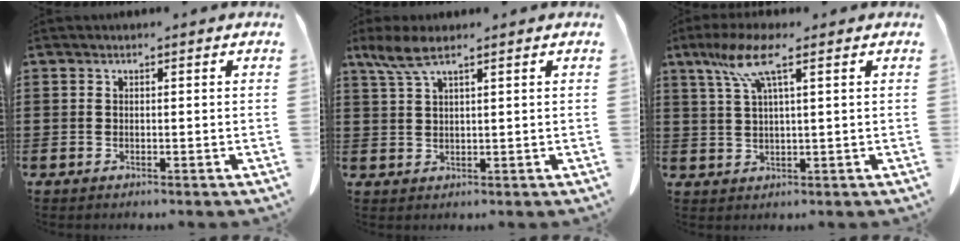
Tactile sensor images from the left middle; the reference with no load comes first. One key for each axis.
{"total": 4.6, "fx": 2.9, "fy": 0.9, "fz": 3.4, "tx": -0.080, "ty": -0.002, "tz": 0.050}
{"total": 7.1, "fx": 3.6, "fy": 1.0, "fz": 6.0, "tx": -0.133, "ty": 0.004, "tz": 0.062}